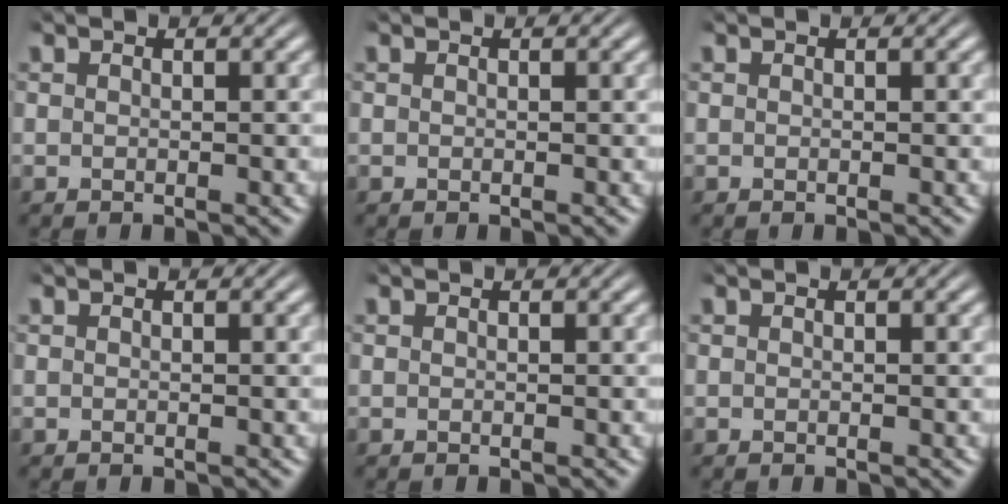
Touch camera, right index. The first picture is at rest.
{"total": 0.0}
{"total": 0.0}
{"total": 0.0}
{"total": 0.0}
{"total": 0.0}